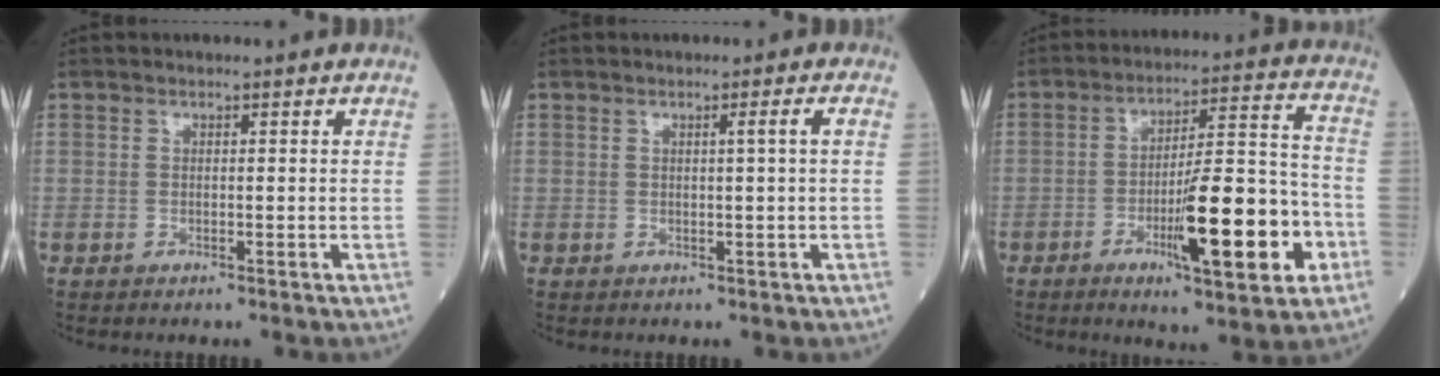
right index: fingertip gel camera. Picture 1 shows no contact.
{"total": 1.3, "force": [0.2, -0.6, 1.2], "torque": [-0.018, 0.000, 0.006]}
{"total": 16.0, "force": [-5.7, 2.3, 14.8], "torque": [-0.234, 0.002, -0.081]}